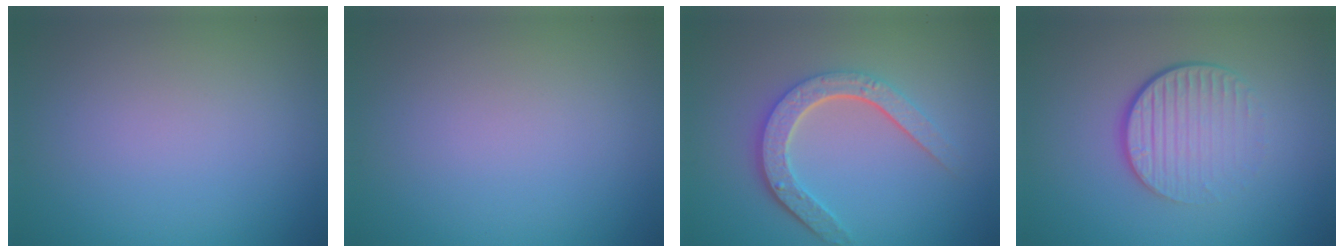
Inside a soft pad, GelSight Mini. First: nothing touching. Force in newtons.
{"total": 0.0}
{"total": 4.7, "press": 3.7, "slide": 3.0}
{"total": 4.4, "press": 2.7, "slide": 3.5}